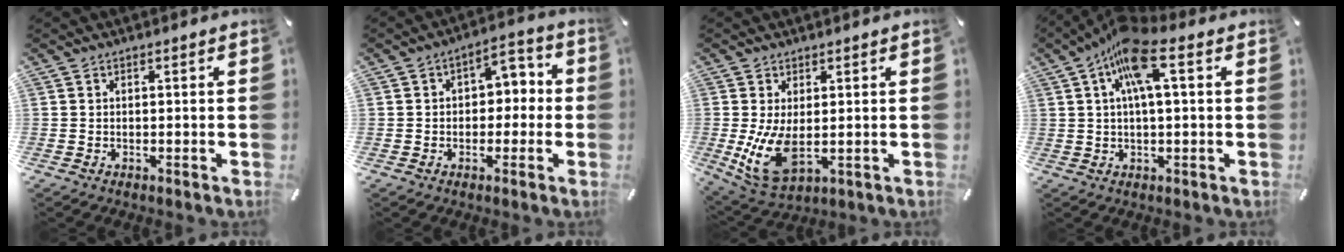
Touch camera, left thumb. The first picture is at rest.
{"total": 5.2, "force": [-0.7, 4.3, 2.9], "torque": [-0.028, 0.002, -0.023]}
{"total": 11.1, "force": [0.1, 5.9, 9.3], "torque": [-0.193, -0.028, 0.010]}
{"total": 11.2, "force": [3.8, 3.6, 9.9], "torque": [-0.181, 0.007, 0.069]}